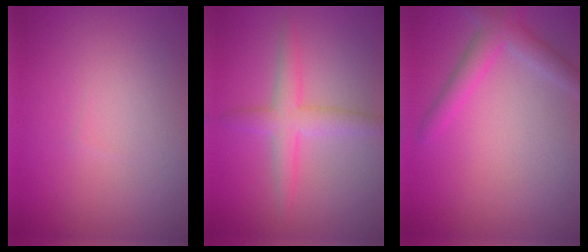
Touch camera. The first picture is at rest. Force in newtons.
{"total": 3.2, "press": 3.2, "slide": 0.1}
{"total": 2.8, "press": 2.8, "slide": 0.1}